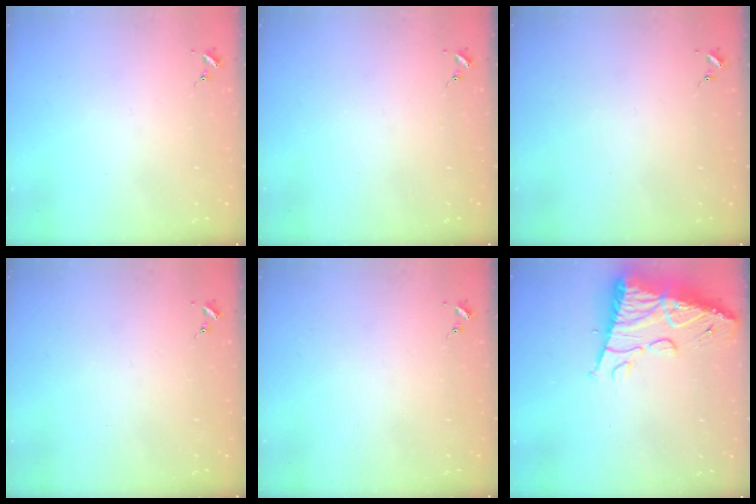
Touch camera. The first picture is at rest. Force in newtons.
{"total": 0.0}
{"total": 0.0}
{"total": 0.0}
{"total": 0.0}
{"total": 16.3, "press": 16.3, "slide": 1.7}